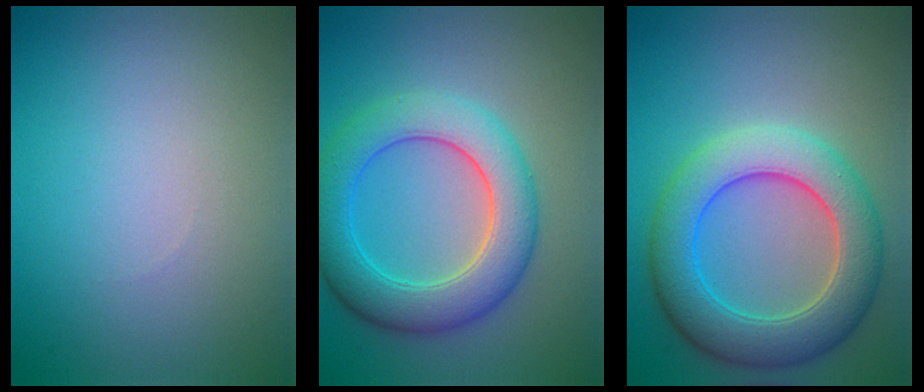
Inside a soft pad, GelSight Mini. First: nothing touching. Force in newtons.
{"total": 6.9, "press": 6.9, "slide": 0.2}
{"total": 7.6, "press": 7.6, "slide": 0.3}